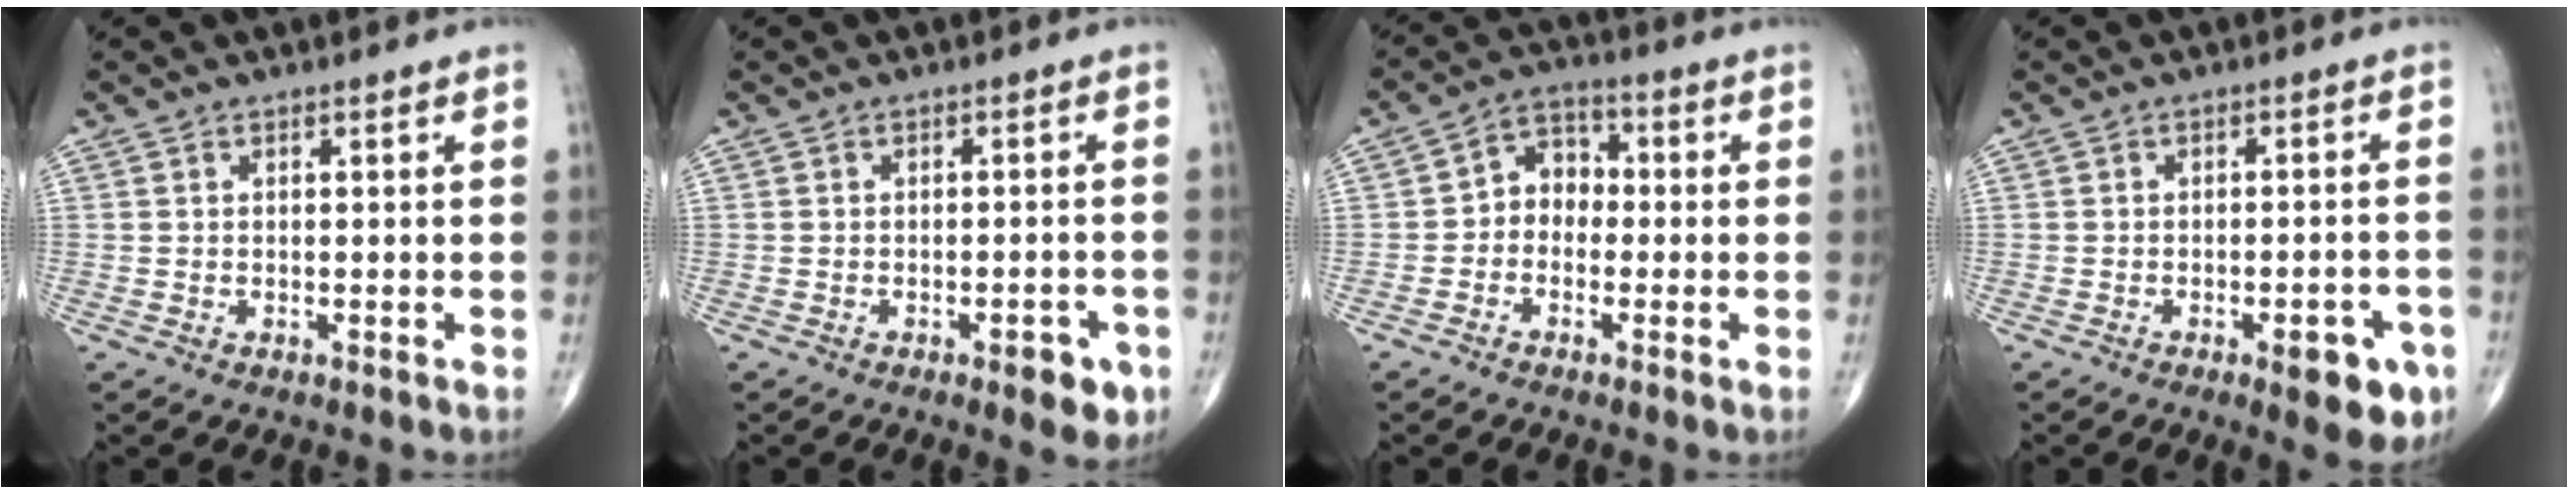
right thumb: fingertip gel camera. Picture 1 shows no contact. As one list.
[{"total": 4.9, "force": [-2.4, 1.9, 3.8], "torque": [-0.032, 0.008, -0.026]}, {"total": 5.8, "force": [-1.0, 4.7, 3.3], "torque": [-0.020, 0.027, -0.037]}, {"total": 8.0, "force": [-3.7, 3.0, 6.5], "torque": [-0.061, 0.012, -0.041]}]